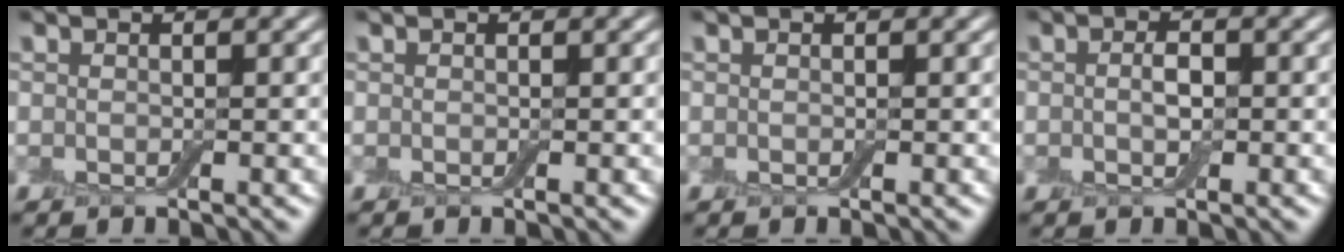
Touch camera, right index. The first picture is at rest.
{"total": 0.0}
{"total": 0.0}
{"total": 1.5, "force": [-0.1, 0.8, 1.3], "torque": [-0.024, 0.002, -0.003]}